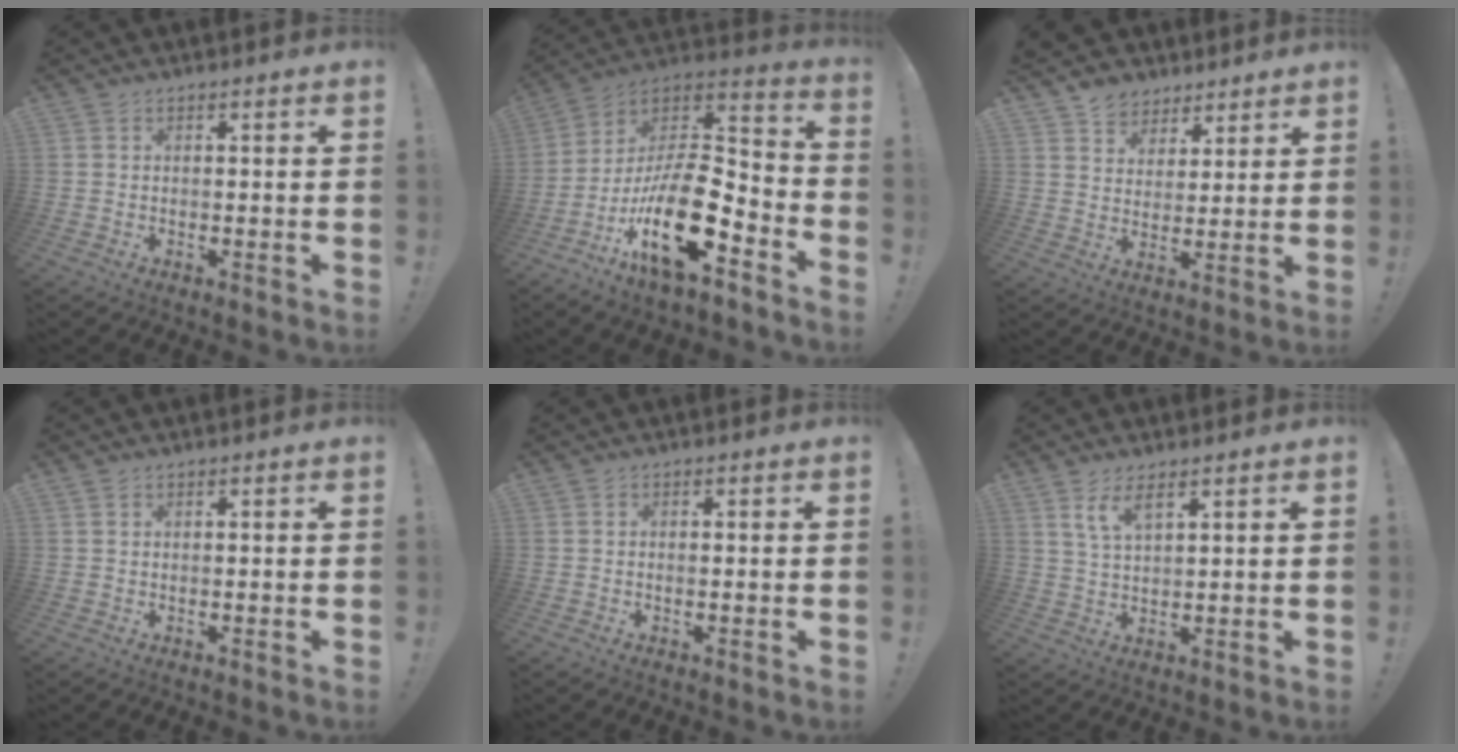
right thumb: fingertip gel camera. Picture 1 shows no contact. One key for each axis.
{"total": 21.5, "fx": -8.4, "fy": 8.9, "fz": 17.6, "tx": -0.317, "ty": 0.041, "tz": -0.137}
{"total": 6.6, "fx": 4.7, "fy": 4.6, "fz": 0.2, "tx": -0.008, "ty": -0.037, "tz": 0.095}
{"total": 0.0}
{"total": 0.7, "fx": -0.5, "fy": 0.0, "fz": 0.5, "tx": -0.010, "ty": 0.000, "tz": -0.008}
{"total": 5.6, "fx": 3.5, "fy": 1.6, "fz": 4.0, "tx": -0.068, "ty": -0.015, "tz": 0.062}